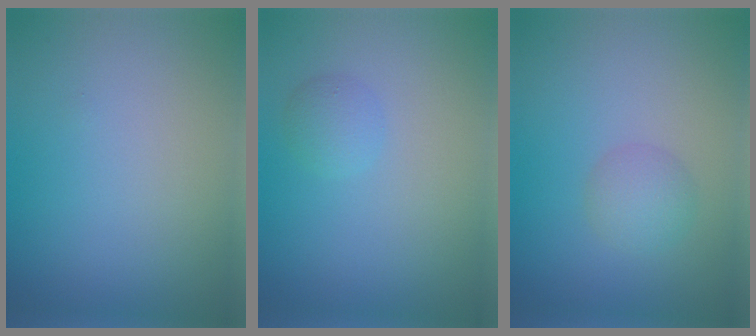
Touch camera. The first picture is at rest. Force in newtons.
{"total": 1.5, "press": 1.5, "slide": 0.1}
{"total": 2.3, "press": 2.3, "slide": 0.0}